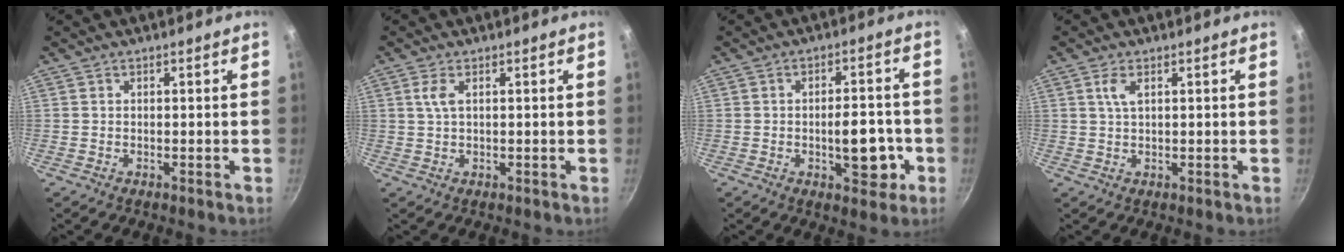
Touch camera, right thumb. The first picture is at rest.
{"total": 2.5, "force": [0.8, 0.9, 2.2], "torque": [-0.048, -0.001, 0.017]}
{"total": 9.1, "force": [-2.3, 4.5, 7.5], "torque": [-0.070, 0.012, -0.029]}
{"total": 2.7, "force": [1.1, 1.1, 2.2], "torque": [-0.045, -0.003, 0.023]}